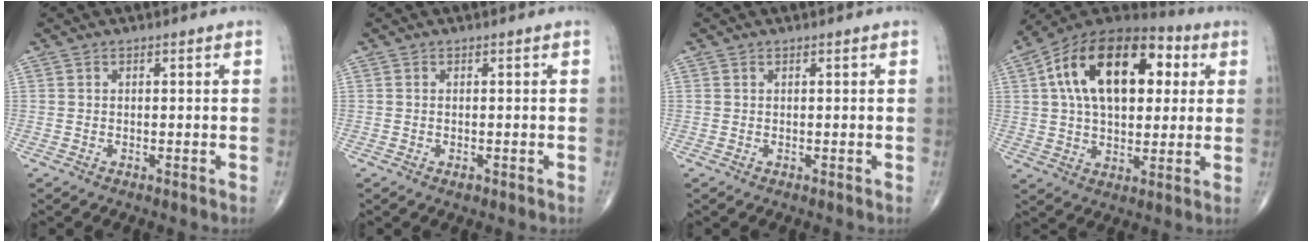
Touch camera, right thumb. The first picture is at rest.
{"total": 0.8, "force": [-0.4, 0.4, 0.5], "torque": [-0.007, 0.001, -0.004]}
{"total": 0.0}
{"total": 22.9, "force": [5.8, 13.1, 17.9], "torque": [-0.277, 0.020, 0.086]}